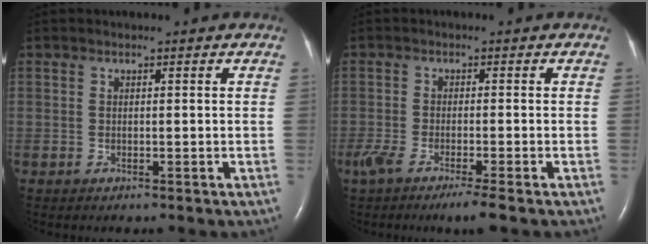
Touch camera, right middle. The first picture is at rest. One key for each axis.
{"total": 5.5, "fx": -3.7, "fy": 0.2, "fz": 4.0, "tx": -0.072, "ty": -0.016, "tz": -0.067}